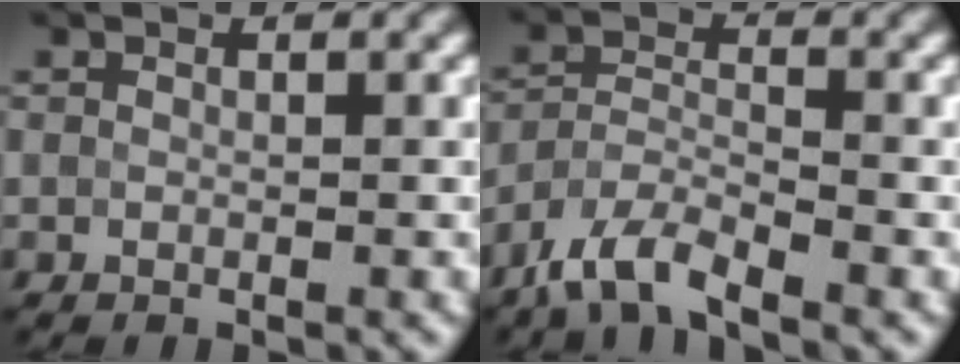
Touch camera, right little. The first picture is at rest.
{"total": 4.8, "force": [-3.7, 1.3, 2.7], "torque": [-0.054, -0.005, -0.080]}